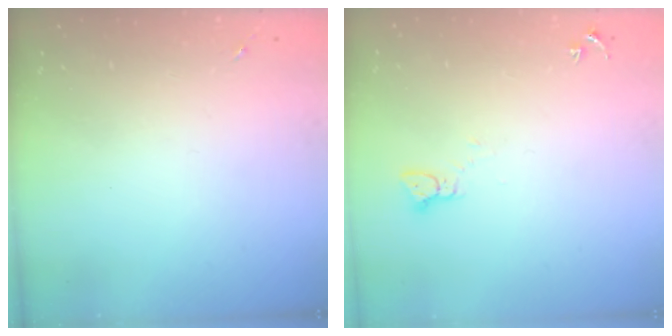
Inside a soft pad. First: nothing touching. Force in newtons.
{"total": 2.2, "press": 2.2, "slide": 0.2}